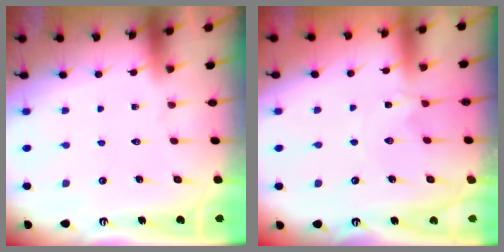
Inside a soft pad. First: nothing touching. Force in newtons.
{"total": 0.0}